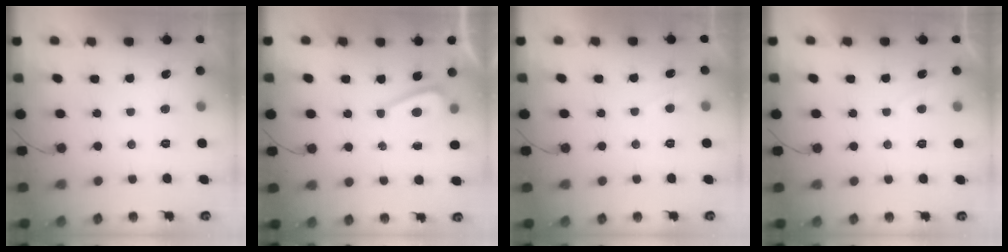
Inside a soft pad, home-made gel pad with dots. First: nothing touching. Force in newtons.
{"total": 1.4, "press": 1.3, "slide": 0.5}
{"total": 1.9, "press": 1.8, "slide": 0.6}
{"total": 0.6, "press": 0.4, "slide": 0.4}